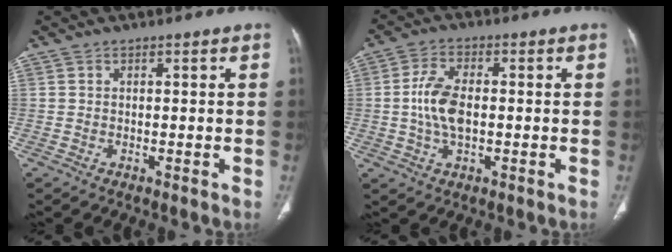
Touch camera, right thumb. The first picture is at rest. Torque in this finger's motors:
{"motor_torque": [0.96, 1.67, 0.89, -0.71, 0.28]}